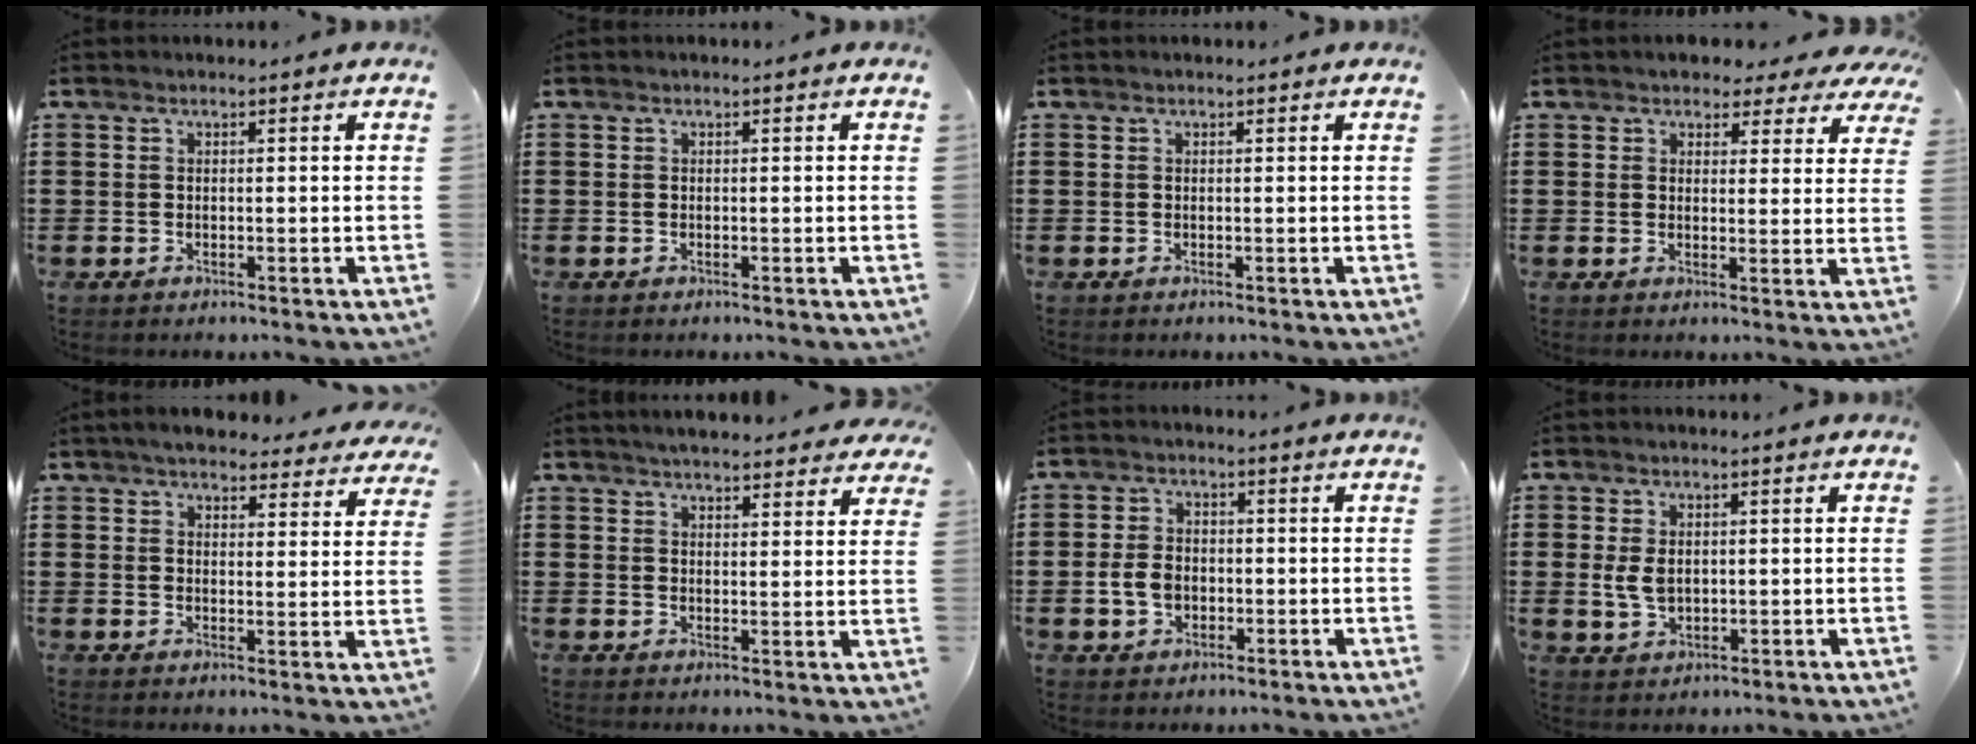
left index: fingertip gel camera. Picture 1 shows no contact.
{"total": 0.0}
{"total": 0.0}
{"total": 3.2, "force": [2.7, 1.5, 0.7], "torque": [-0.011, -0.008, 0.044]}
{"total": 4.7, "force": [4.4, 0.9, 1.2], "torque": [-0.035, -0.017, 0.078]}
{"total": 4.1, "force": [4.0, 0.3, 0.9], "torque": [-0.029, -0.011, 0.074]}
{"total": 4.3, "force": [-0.7, 3.2, 2.8], "torque": [-0.070, 0.003, -0.018]}
{"total": 3.8, "force": [0.3, 2.6, 2.8], "torque": [-0.073, 0.002, 0.000]}